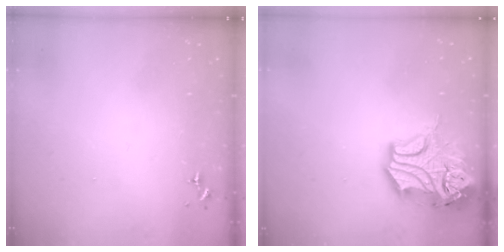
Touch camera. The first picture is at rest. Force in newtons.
{"total": 17.4, "press": 17.2, "slide": 2.6}